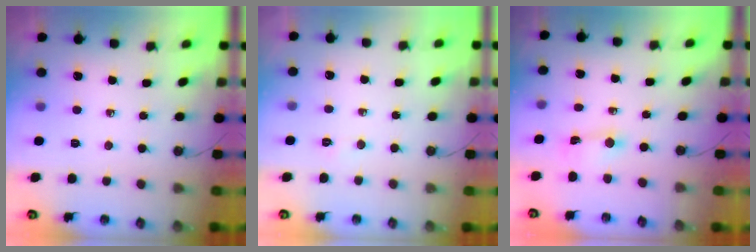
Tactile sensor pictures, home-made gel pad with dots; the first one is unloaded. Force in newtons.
{"total": 2.3, "press": 2.3, "slide": 0.3}
{"total": 2.0, "press": 2.0, "slide": 0.2}